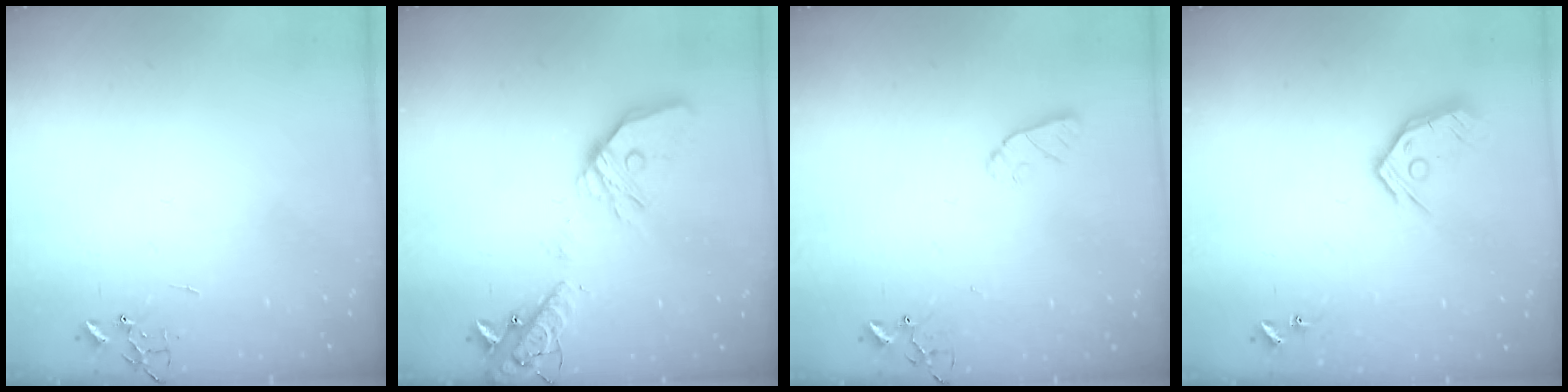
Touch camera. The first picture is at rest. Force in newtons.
{"total": 20.2, "press": 20.0, "slide": 3.0}
{"total": 6.0, "press": 6.0, "slide": 0.3}
{"total": 12.2, "press": 12.1, "slide": 1.5}